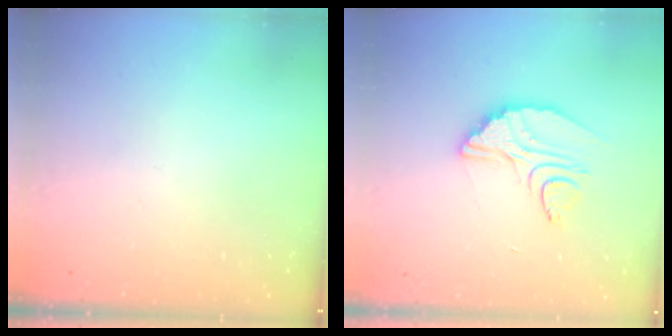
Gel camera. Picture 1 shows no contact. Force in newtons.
{"total": 10.8, "press": 10.8, "slide": 1.0}